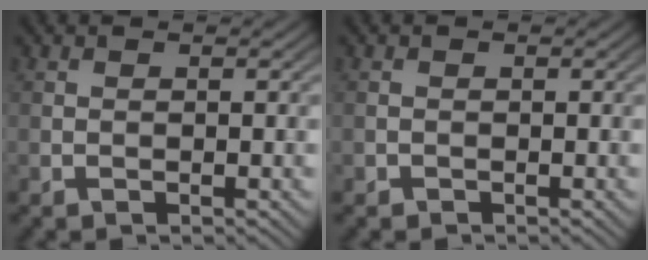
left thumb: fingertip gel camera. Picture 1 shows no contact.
{"total": 0.8, "force": [-0.4, 0.7, 0.0], "torque": [0.005, -0.004, -0.010]}